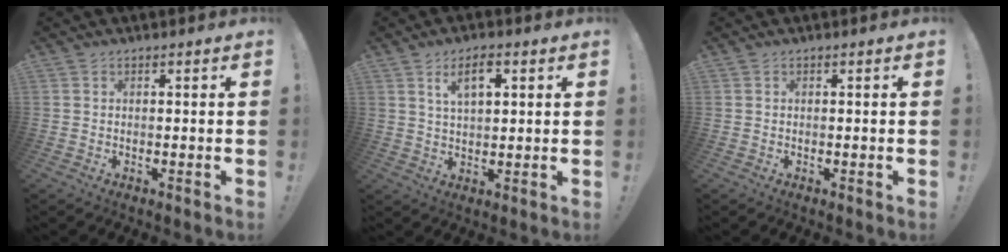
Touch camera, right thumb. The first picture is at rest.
{"total": 6.9, "force": [3.1, 2.9, 5.4], "torque": [-0.078, -0.007, 0.048]}
{"total": 0.0}